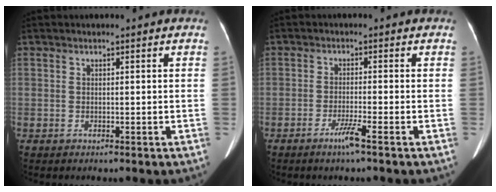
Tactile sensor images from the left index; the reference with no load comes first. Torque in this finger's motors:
{"motor_torque": [0.01, 0.02, 0.03, 0.07]}